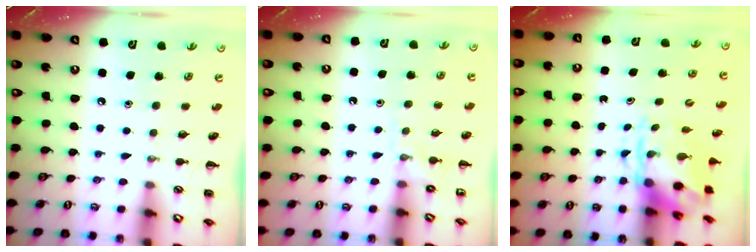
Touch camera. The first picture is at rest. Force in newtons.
{"total": 6.1, "press": 5.9, "slide": 1.5}
{"total": 3.9, "press": 3.8, "slide": 0.9}